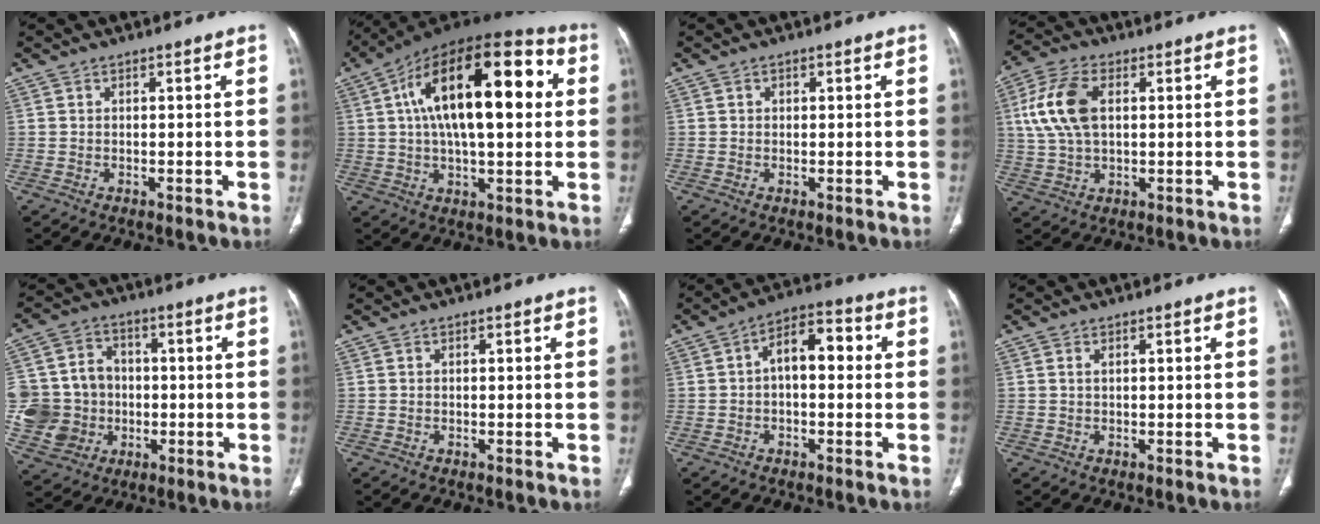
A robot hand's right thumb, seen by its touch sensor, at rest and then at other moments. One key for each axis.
{"total": 25.2, "fx": 5.1, "fy": 11.0, "fz": 22.1, "tx": -0.345, "ty": 0.027, "tz": 0.071}
{"total": 0.6, "fx": 0.1, "fy": 0.6, "fz": 0.2, "tx": 0.003, "ty": 0.001, "tz": 0.000}
{"total": 11.1, "fx": 2.2, "fy": 6.3, "fz": 8.9, "tx": -0.191, "ty": 0.010, "tz": 0.043}
{"total": 14.4, "fx": -1.6, "fy": 13.2, "fz": 5.7, "tx": -0.089, "ty": 0.019, "tz": -0.017}
{"total": 0.0}
{"total": 8.3, "fx": 0.5, "fy": 4.6, "fz": 6.9, "tx": -0.090, "ty": 0.033, "tz": -0.001}
{"total": 0.8, "fx": 0.4, "fy": 0.4, "fz": 0.6, "tx": -0.014, "ty": 0.004, "tz": 0.010}